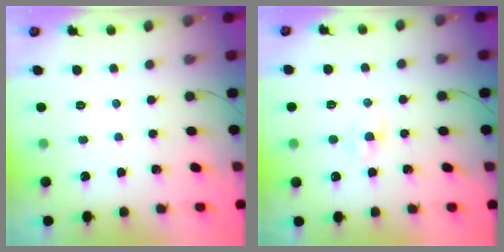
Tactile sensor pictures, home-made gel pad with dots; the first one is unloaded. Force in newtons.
{"total": 1.8, "press": 1.7, "slide": 0.7}